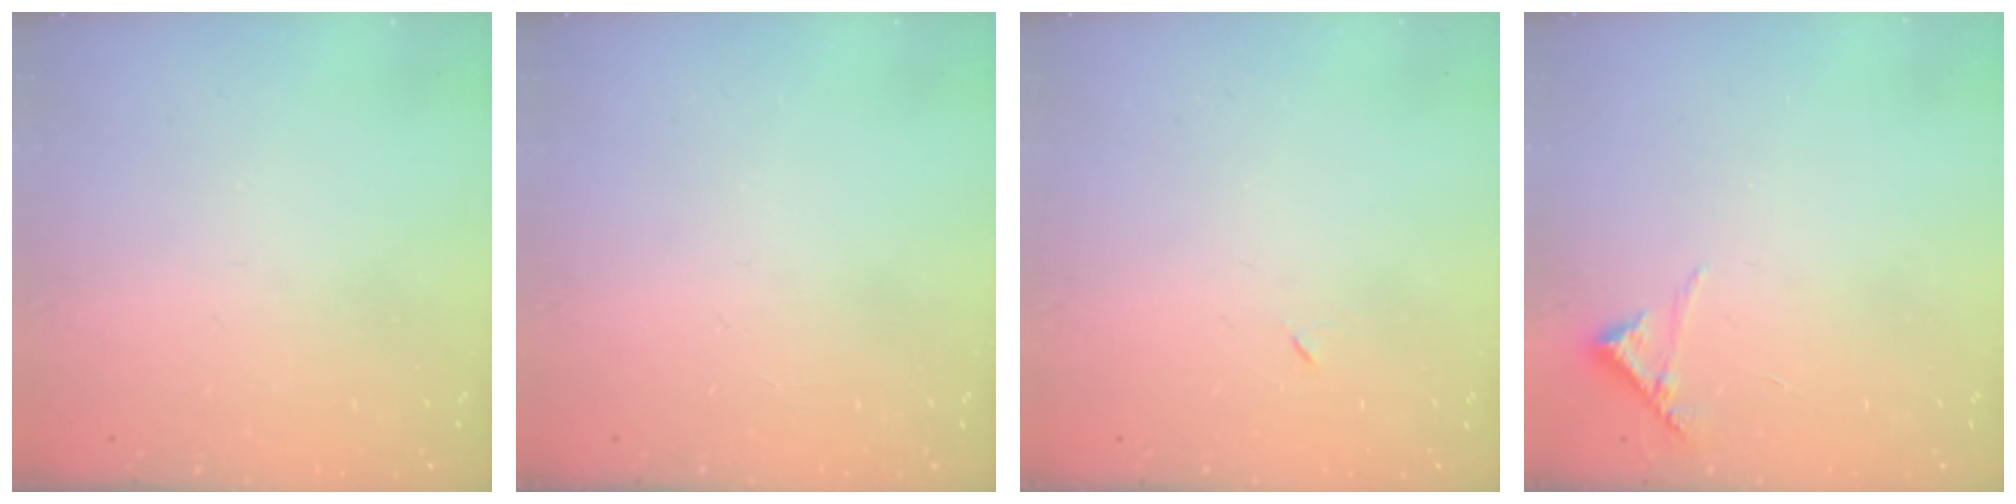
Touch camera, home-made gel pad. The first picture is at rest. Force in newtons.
{"total": 0.0}
{"total": 3.3, "press": 3.2, "slide": 0.7}
{"total": 6.4, "press": 6.4, "slide": 0.2}